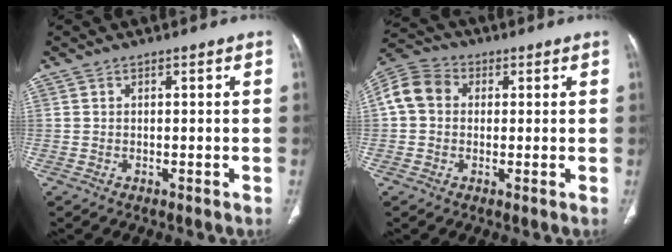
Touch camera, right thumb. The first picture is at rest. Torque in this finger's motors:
{"motor_torque": [0.19, 0.18, 0.30, -0.32, 0.05]}